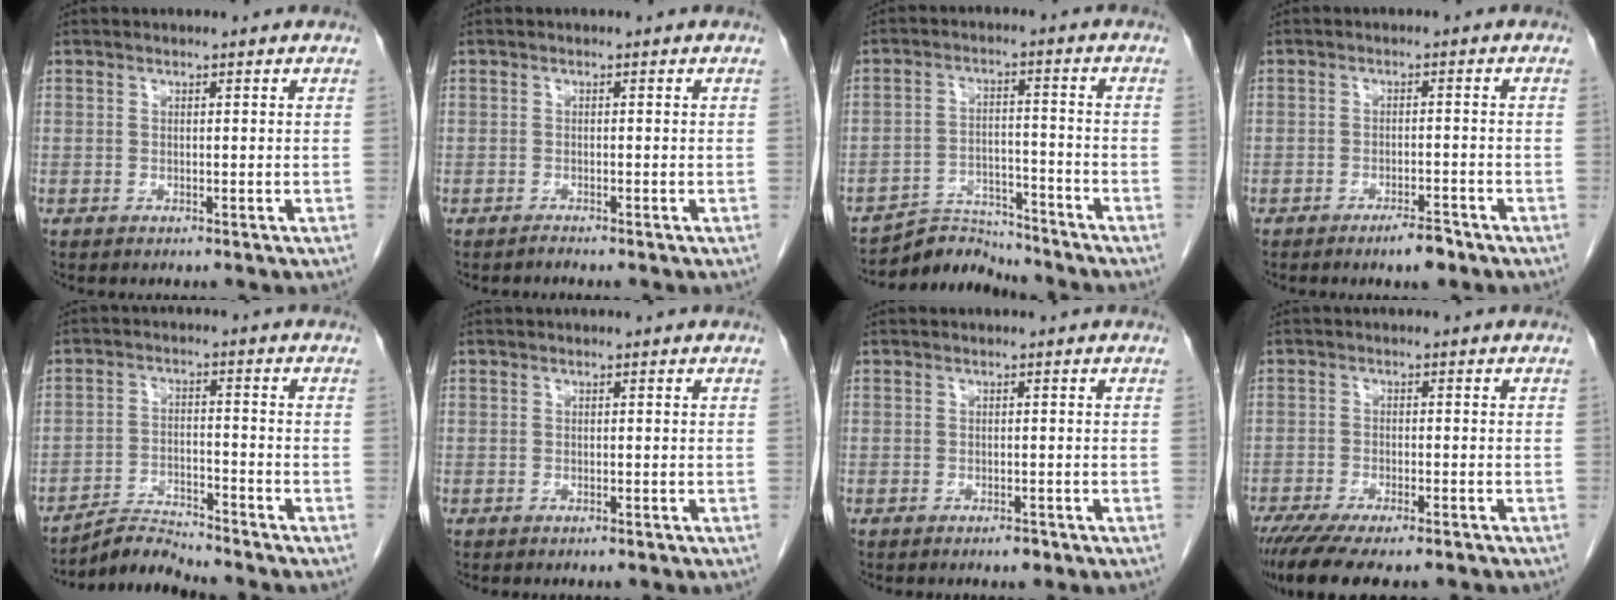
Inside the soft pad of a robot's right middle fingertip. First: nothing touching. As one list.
[{"total": 0.5, "force": [-0.5, -0.1, 0.1], "torque": [-0.003, 0.000, -0.009]}, {"total": 6.5, "force": [-6.3, 0.8, -1.0], "torque": [0.017, 0.011, -0.107]}, {"total": 3.3, "force": [-2.5, 0.6, 2.1], "torque": [-0.033, 0.000, -0.038]}, {"total": 4.7, "force": [-4.7, -0.7, -0.6], "torque": [0.008, -0.008, -0.083]}, {"total": 0.0}, {"total": 1.1, "force": [-0.8, 0.4, 0.6], "torque": [-0.008, 0.000, -0.008]}, {"total": 12.1, "force": [-9.5, 2.8, 6.9], "torque": [-0.114, -0.017, -0.144]}]